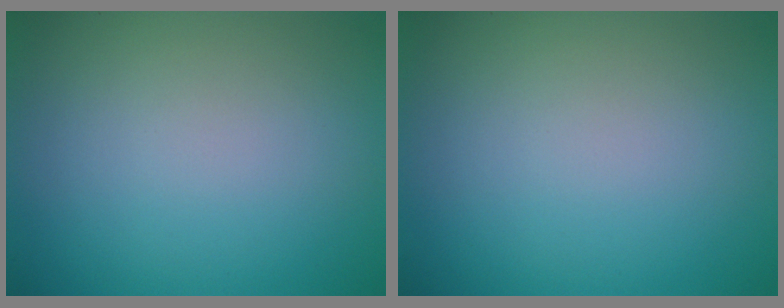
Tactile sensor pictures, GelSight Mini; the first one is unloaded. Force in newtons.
{"total": 0.0}